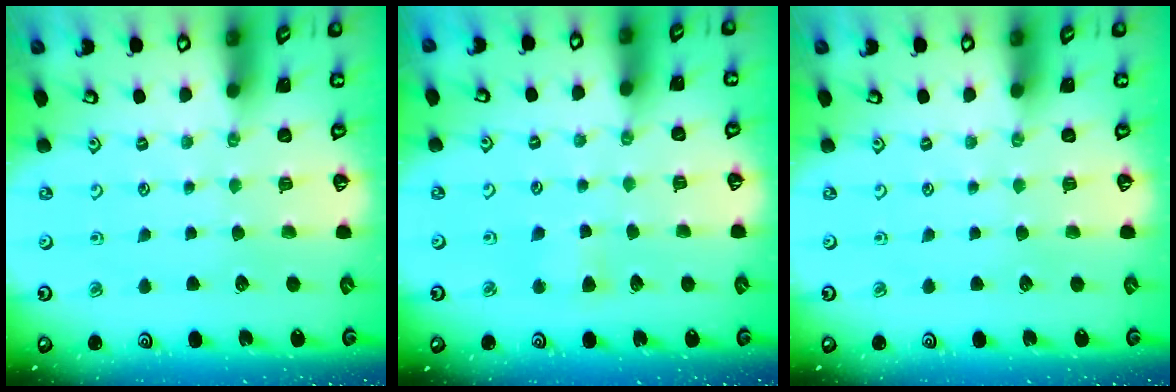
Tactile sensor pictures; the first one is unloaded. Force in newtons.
{"total": 2.8, "press": 2.8, "slide": 0.5}
{"total": 0.0}